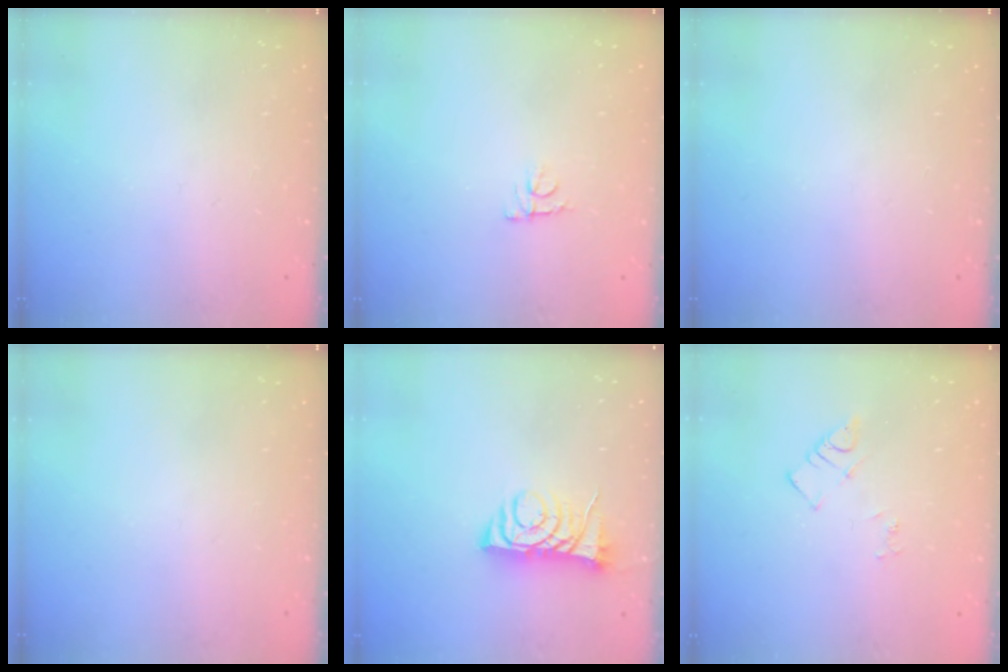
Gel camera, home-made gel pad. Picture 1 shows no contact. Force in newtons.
{"total": 4.0, "press": 4.0, "slide": 0.3}
{"total": 0.0}
{"total": 0.0}
{"total": 7.2, "press": 7.1, "slide": 0.7}
{"total": 5.4, "press": 5.4, "slide": 0.1}